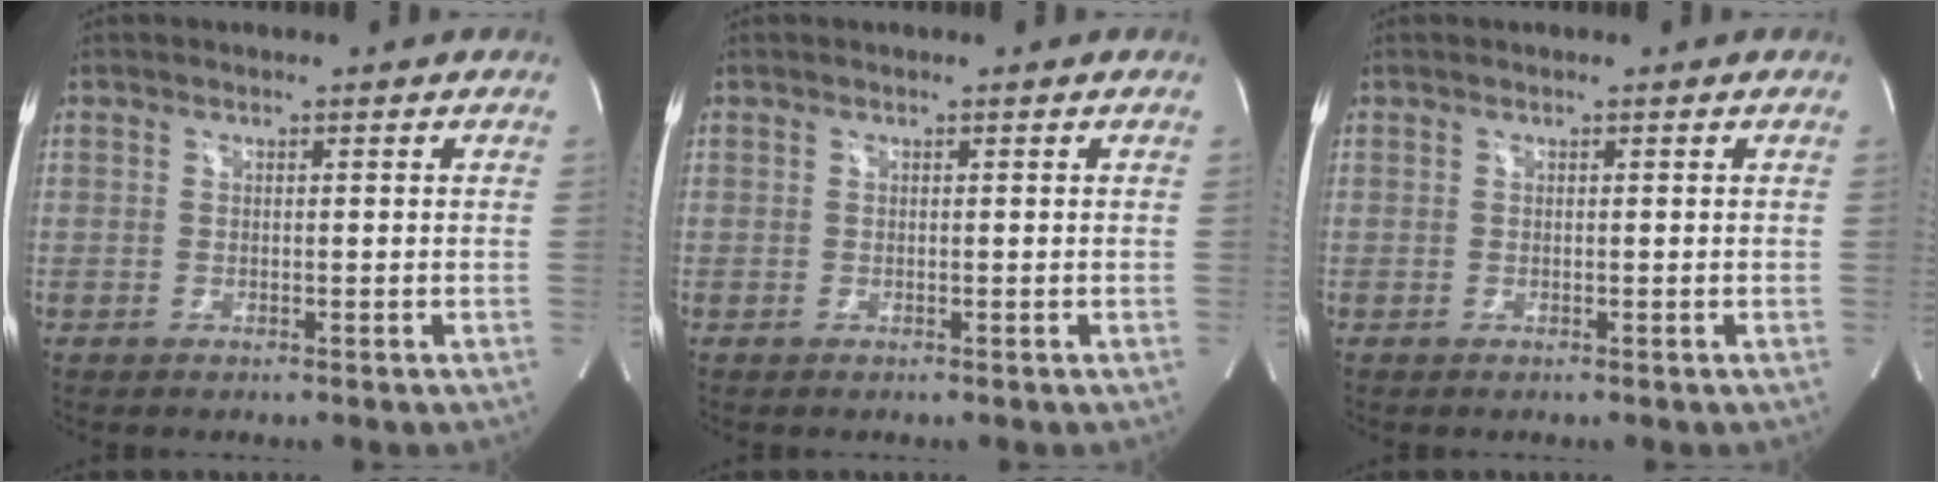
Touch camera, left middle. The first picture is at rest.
{"total": 0.0}
{"total": 0.0}